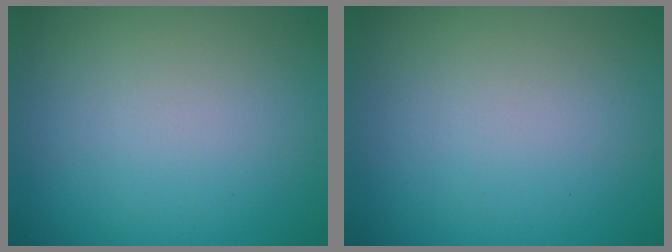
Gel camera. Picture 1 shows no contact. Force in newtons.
{"total": 0.0}